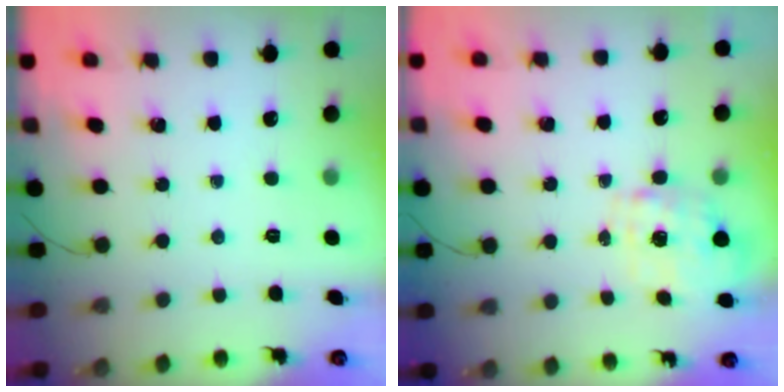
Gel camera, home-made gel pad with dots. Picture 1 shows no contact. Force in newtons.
{"total": 1.5, "press": 1.5, "slide": 0.5}